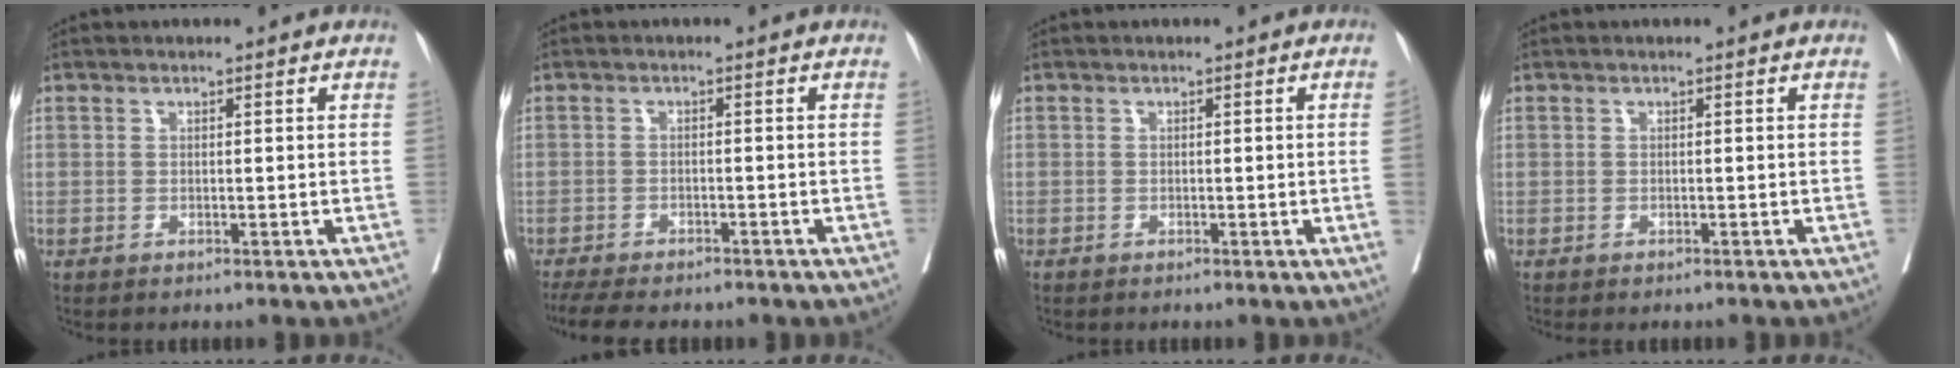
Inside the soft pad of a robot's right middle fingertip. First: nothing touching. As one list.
[{"total": 9.5, "force": [-8.0, 2.5, 4.5], "torque": [-0.069, -0.005, -0.111]}, {"total": 1.2, "force": [-0.2, -0.5, 1.1], "torque": [-0.007, 0.001, -0.004]}, {"total": 1.1, "force": [-1.0, 0.5, 0.2], "torque": [-0.006, 0.001, -0.015]}]